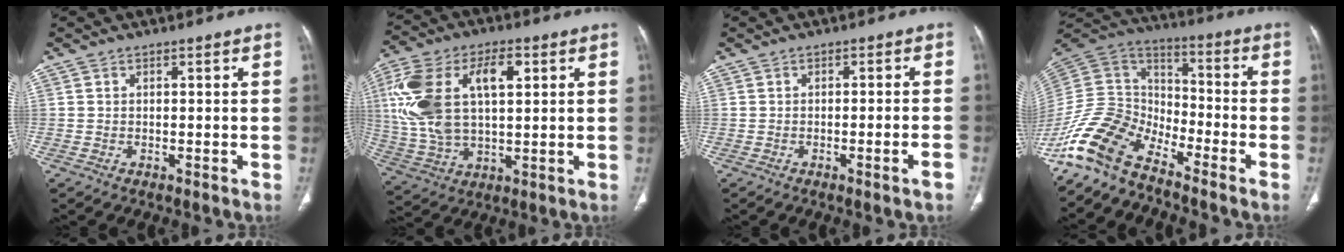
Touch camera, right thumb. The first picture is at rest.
{"total": 19.9, "force": [4.7, 10.7, 16.1], "torque": [-0.324, 0.010, 0.085]}
{"total": 3.1, "force": [-1.5, 0.0, 2.7], "torque": [-0.050, 0.007, -0.021]}
{"total": 15.0, "force": [-11.4, 6.7, 7.0], "torque": [-0.132, 0.087, -0.234]}